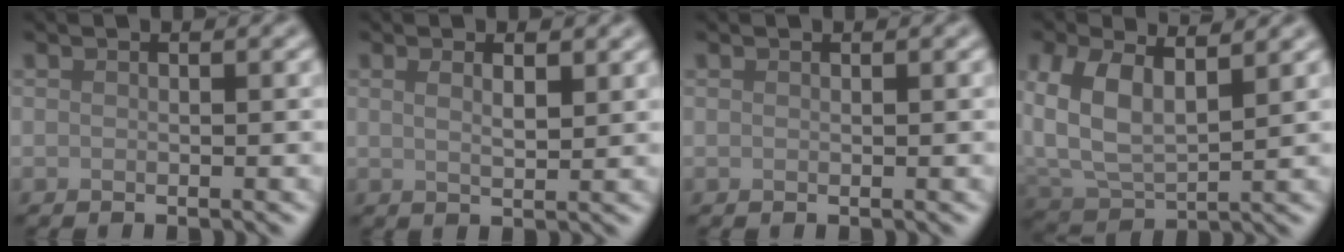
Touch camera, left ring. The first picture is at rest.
{"total": 1.9, "force": [1.1, 0.6, 1.5], "torque": [-0.023, -0.001, 0.020]}
{"total": 0.0}
{"total": 6.9, "force": [3.0, 3.8, 5.0], "torque": [-0.112, 0.004, 0.055]}